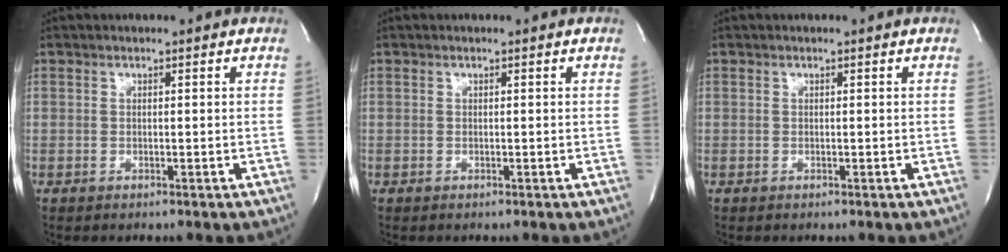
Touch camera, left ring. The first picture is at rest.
{"total": 0.0}
{"total": 0.0}